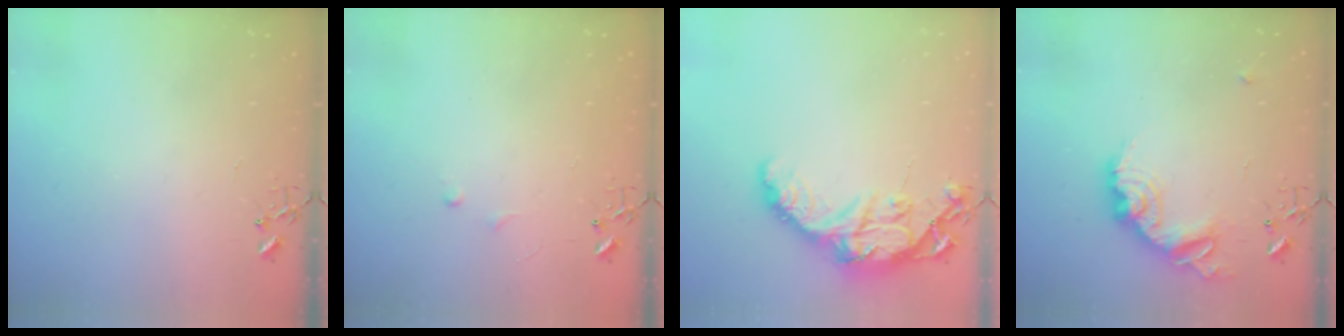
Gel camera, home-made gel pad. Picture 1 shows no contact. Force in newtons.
{"total": 3.4, "press": 3.4, "slide": 0.5}
{"total": 17.0, "press": 17.0, "slide": 1.3}
{"total": 16.1, "press": 16.1, "slide": 1.0}